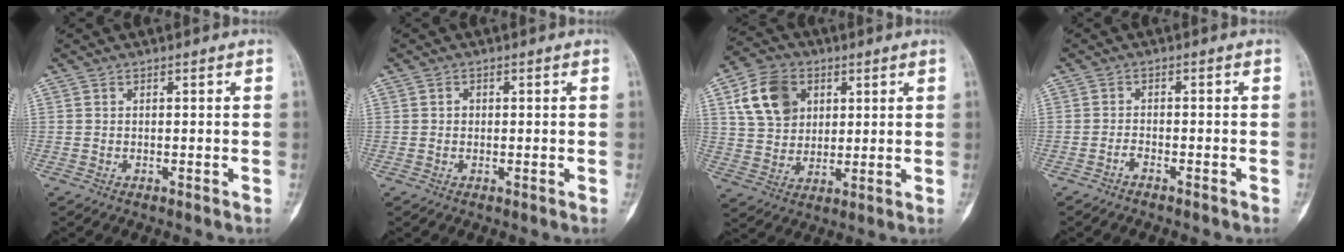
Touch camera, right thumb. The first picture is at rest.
{"total": 0.8, "force": [0.1, 0.8, 0.3], "torque": [0.003, 0.003, 0.000]}
{"total": 11.9, "force": [4.3, 9.1, 6.3], "torque": [-0.091, -0.005, 0.082]}
{"total": 1.4, "force": [-1.2, 0.2, 0.6], "torque": [-0.016, 0.013, -0.023]}